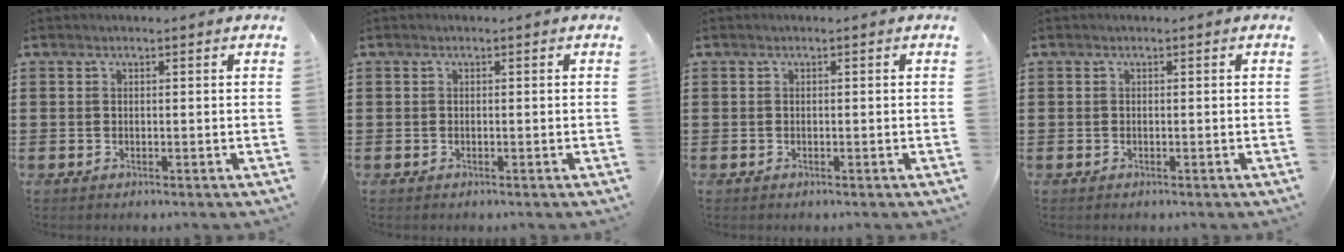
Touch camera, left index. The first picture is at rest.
{"total": 0.0}
{"total": 0.0}
{"total": 0.0}